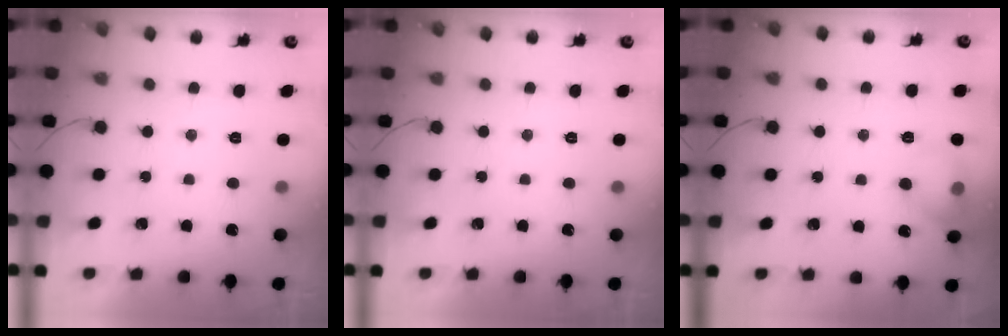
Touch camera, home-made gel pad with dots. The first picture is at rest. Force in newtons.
{"total": 0.0}
{"total": 8.9, "press": 8.8, "slide": 1.2}